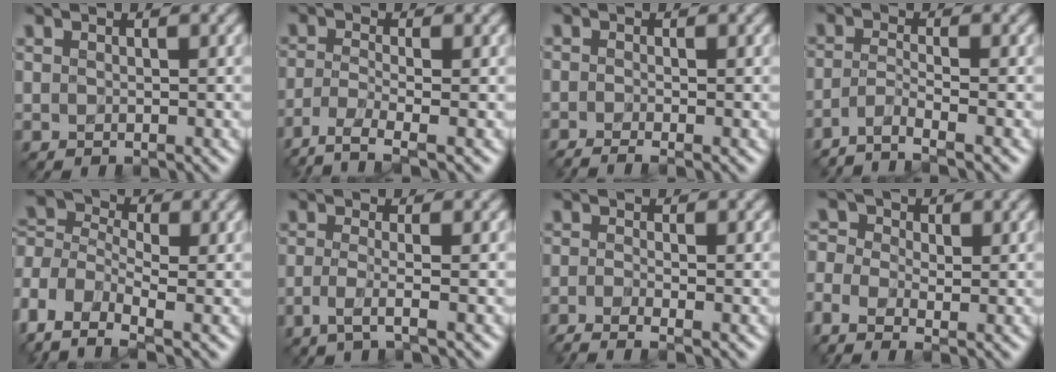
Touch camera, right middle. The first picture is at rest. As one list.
[{"total": 3.9, "force": [-2.8, 0.9, 2.6], "torque": [-0.054, -0.010, -0.065]}, {"total": 2.2, "force": [-1.5, 0.4, 1.5], "torque": [-0.024, -0.010, -0.036]}, {"total": 3.2, "force": [-2.4, 0.6, 2.1], "torque": [-0.033, -0.001, -0.062]}, {"total": 6.4, "force": [-2.5, 4.1, 4.1], "torque": [-0.094, 0.009, -0.071]}, {"total": 2.2, "force": [-1.1, 0.5, 1.8], "torque": [-0.035, -0.005, -0.034]}, {"total": 2.9, "force": [-2.1, 0.6, 1.9], "torque": [-0.035, -0.012, -0.053]}, {"total": 4.3, "force": [-1.5, 2.9, 2.9], "torque": [-0.070, 0.004, -0.030]}]